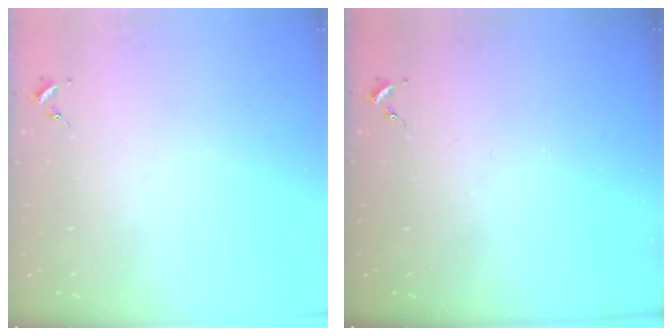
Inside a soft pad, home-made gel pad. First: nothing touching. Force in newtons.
{"total": 0.0}